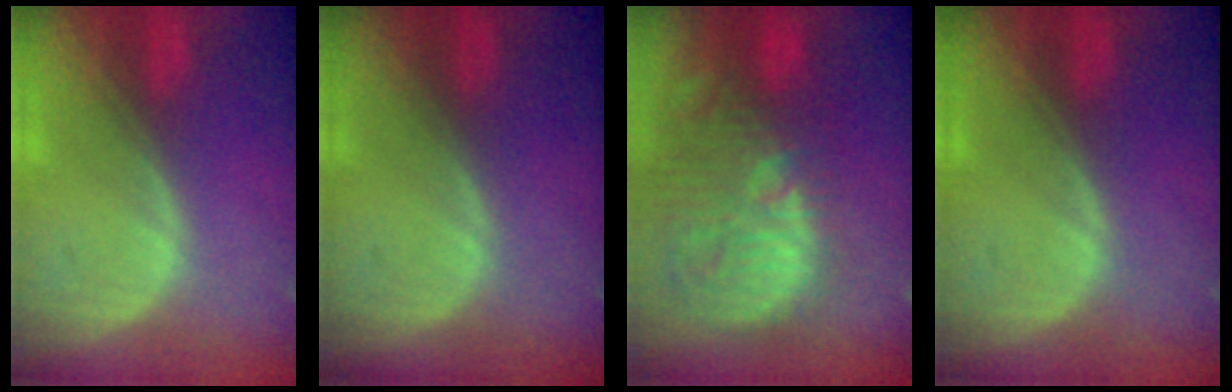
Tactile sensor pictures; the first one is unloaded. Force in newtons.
{"total": 0.0}
{"total": 15.4, "press": 13.4, "slide": 7.5}
{"total": 0.0}